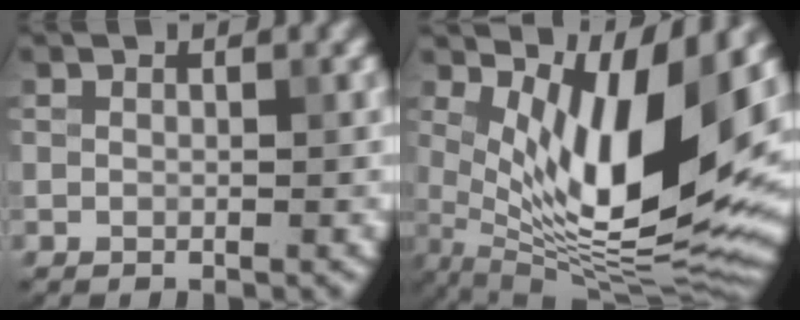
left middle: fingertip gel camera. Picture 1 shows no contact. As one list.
[{"total": 12.6, "force": [3.0, 4.3, 11.5], "torque": [-0.199, -0.020, 0.060]}]